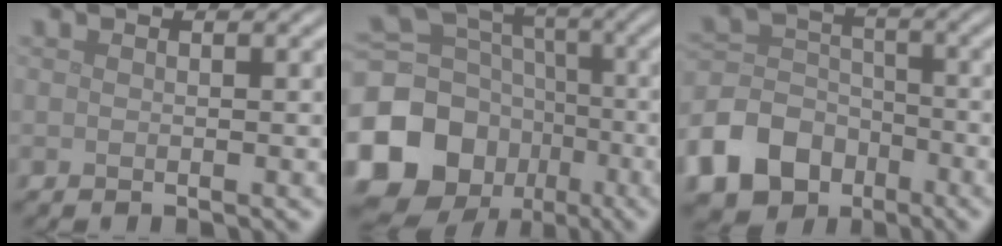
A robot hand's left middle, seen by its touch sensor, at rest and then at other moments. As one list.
[{"total": 15.2, "force": [-6.1, 12.8, 5.4], "torque": [-0.147, -0.019, -0.120]}, {"total": 11.0, "force": [-6.1, 8.5, 3.5], "torque": [-0.084, -0.025, -0.125]}]